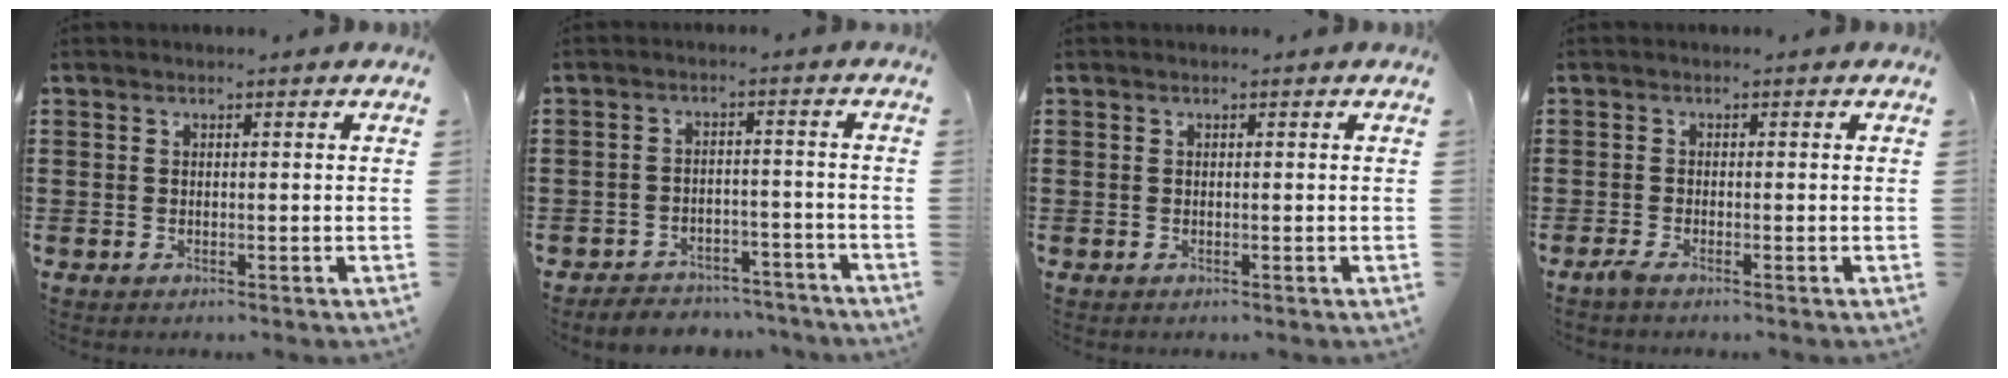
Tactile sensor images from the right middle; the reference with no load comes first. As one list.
[{"total": 3.7, "force": [-3.7, 0.6, -0.1], "torque": [-0.003, 0.004, -0.079]}, {"total": 0.0}, {"total": 1.2, "force": [-0.8, 0.0, 0.9], "torque": [-0.025, -0.007, -0.017]}]